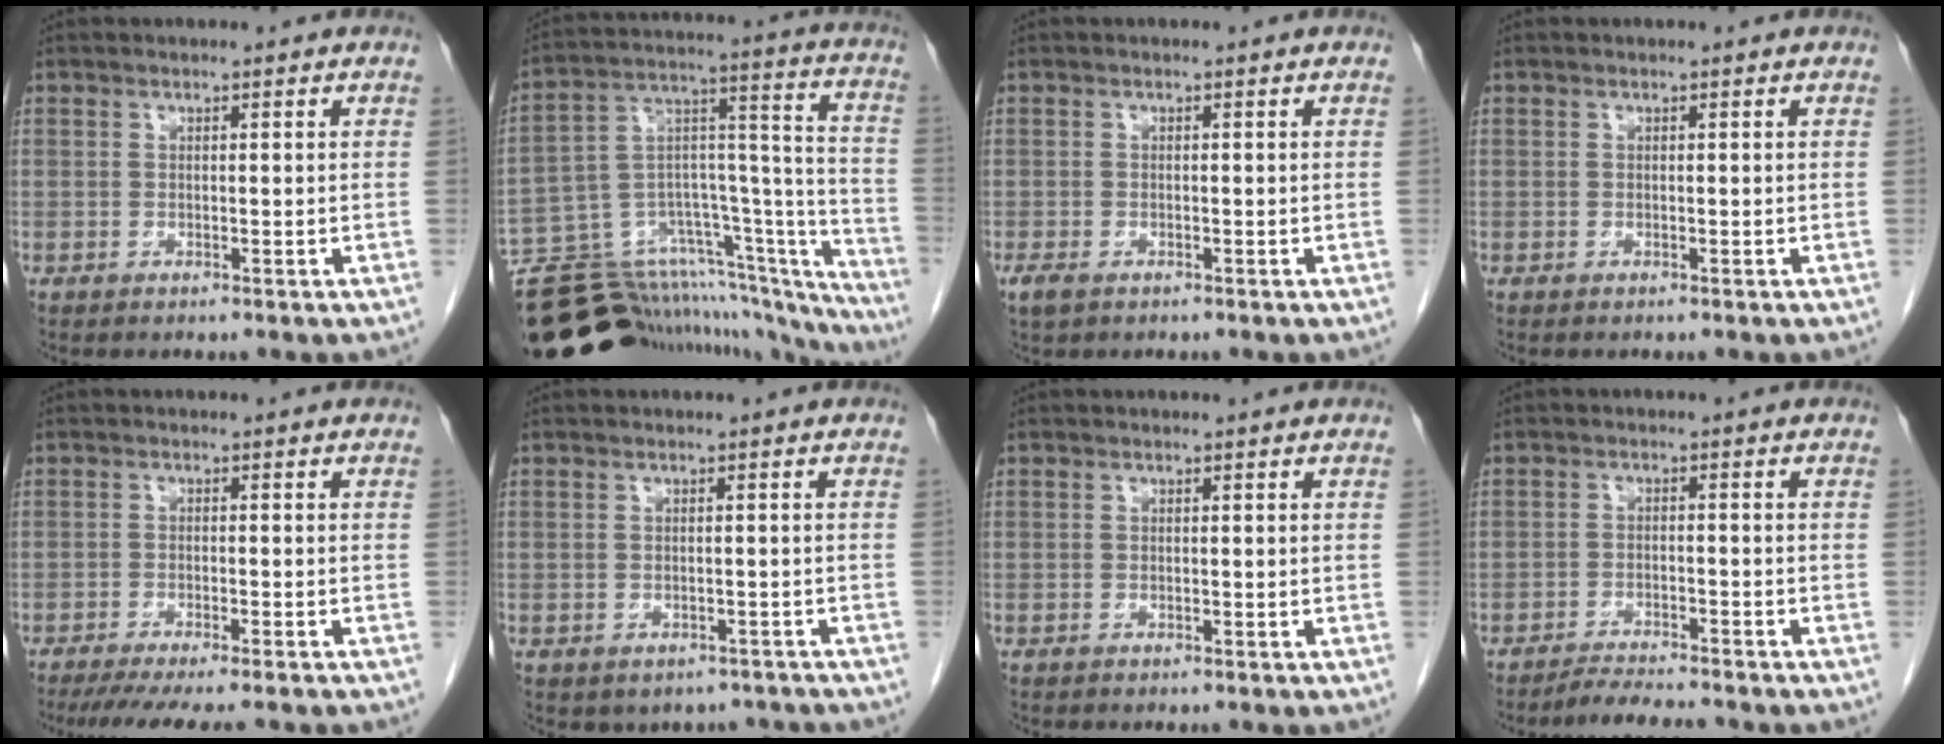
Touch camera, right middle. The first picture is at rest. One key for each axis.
{"total": 29.4, "fx": -25.8, "fy": 7.9, "fz": 11.9, "tx": -0.133, "ty": 0.061, "tz": -0.365}
{"total": 2.1, "fx": -1.3, "fy": 1.1, "fz": 1.2, "tx": -0.033, "ty": -0.005, "tz": -0.017}
{"total": 0.0}
{"total": 10.8, "fx": -9.4, "fy": 0.6, "fz": 5.4, "tx": -0.066, "ty": -0.023, "tz": -0.131}
{"total": 4.5, "fx": -3.6, "fy": 2.5, "fz": 0.6, "tx": 0.003, "ty": 0.013, "tz": -0.041}
{"total": 0.0}
{"total": 4.8, "fx": -4.6, "fy": -0.1, "fz": 1.5, "tx": -0.028, "ty": -0.017, "tz": -0.076}